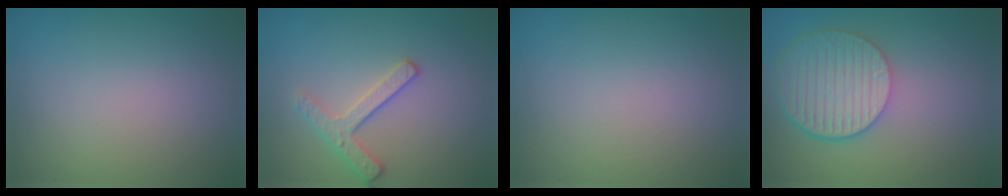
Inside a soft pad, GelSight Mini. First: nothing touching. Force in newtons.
{"total": 2.5, "press": 2.4, "slide": 0.5}
{"total": 0.0}
{"total": 6.0, "press": 5.0, "slide": 3.4}